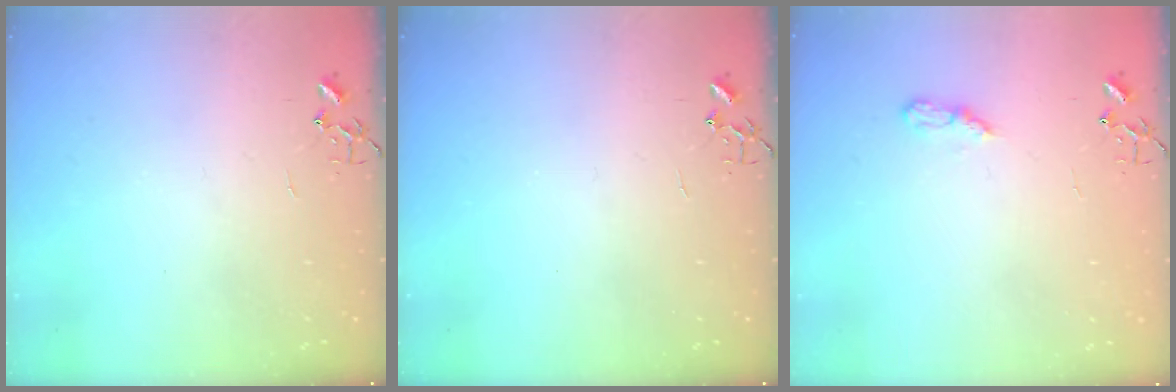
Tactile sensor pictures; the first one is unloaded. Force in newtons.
{"total": 0.0}
{"total": 6.5, "press": 6.5, "slide": 0.5}